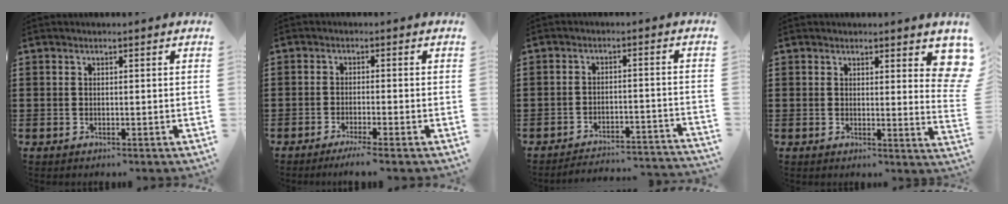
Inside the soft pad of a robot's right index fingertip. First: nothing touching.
{"total": 2.1, "force": [-1.6, -0.3, 1.3], "torque": [-0.027, -0.005, -0.032]}
{"total": 3.5, "force": [-3.4, 0.1, 0.7], "torque": [-0.018, -0.001, -0.071]}
{"total": 3.3, "force": [2.5, 0.9, 2.1], "torque": [-0.017, -0.010, 0.039]}